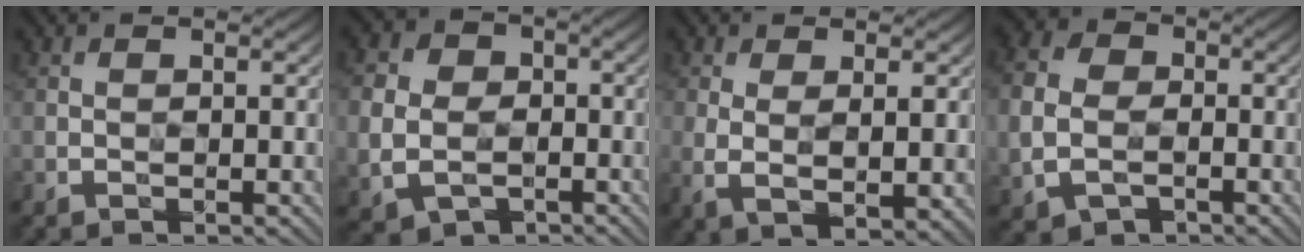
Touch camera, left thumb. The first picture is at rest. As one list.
[{"total": 9.3, "force": [-1.8, 8.3, 3.8], "torque": [-0.133, -0.012, -0.053]}, {"total": 4.6, "force": [0.7, 1.8, 4.2], "torque": [-0.096, -0.014, 0.017]}, {"total": 7.6, "force": [-1.9, 6.2, 4.0], "torque": [-0.122, -0.013, -0.053]}]